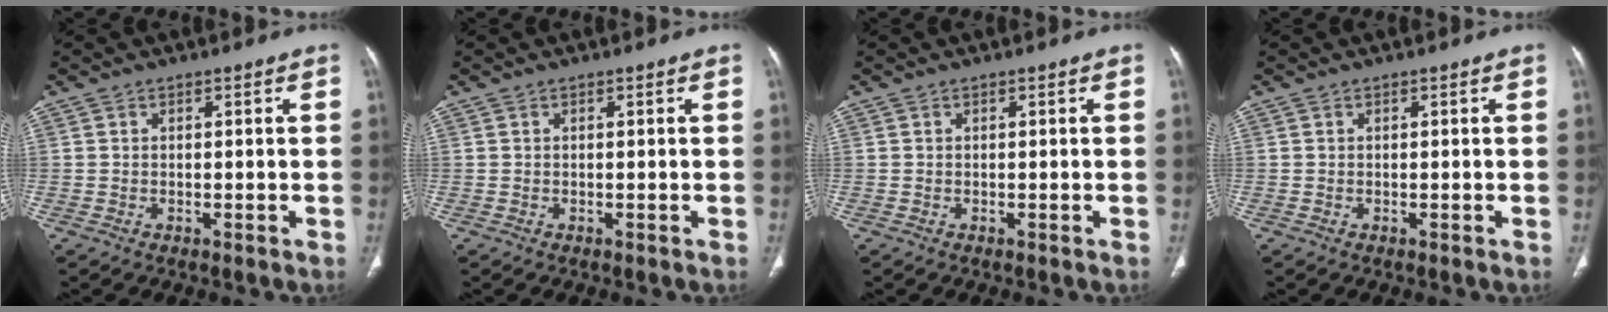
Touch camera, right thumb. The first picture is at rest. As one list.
[{"total": 0.0}, {"total": 0.0}, {"total": 0.0}]